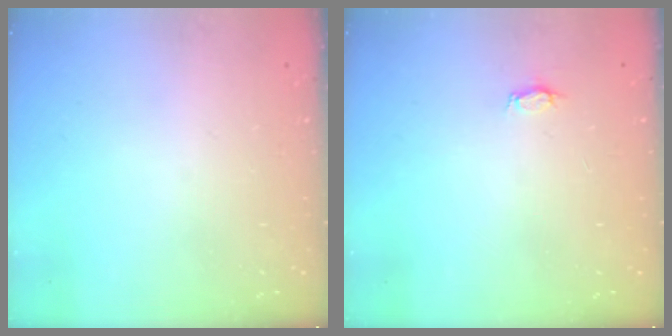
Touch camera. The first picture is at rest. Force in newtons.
{"total": 2.8, "press": 2.8, "slide": 0.3}